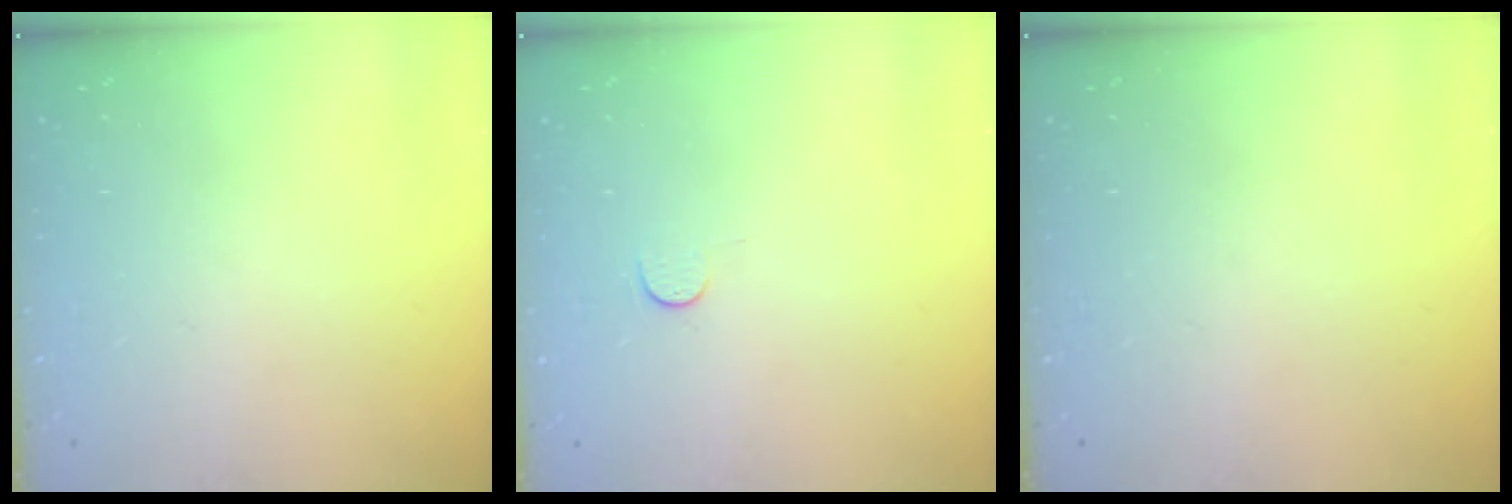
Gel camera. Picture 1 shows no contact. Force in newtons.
{"total": 2.8, "press": 2.8, "slide": 0.4}
{"total": 0.0}